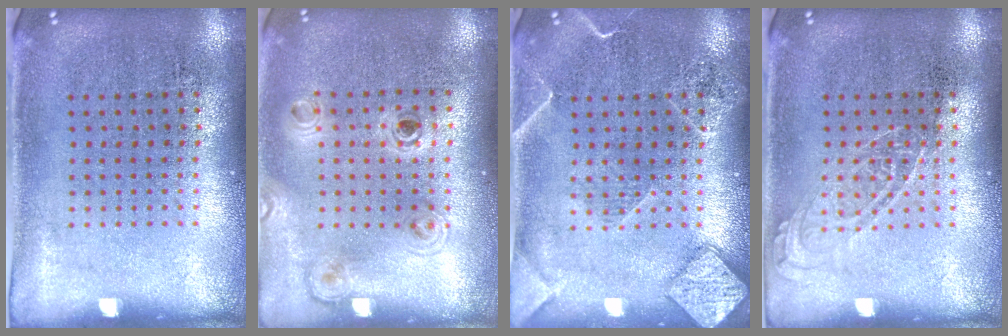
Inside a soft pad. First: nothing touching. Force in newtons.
{"total": 1.1, "press": 1.1, "slide": 0.4}
{"total": 2.8, "press": 2.8, "slide": 0.3}
{"total": 1.6, "press": 1.5, "slide": 0.3}